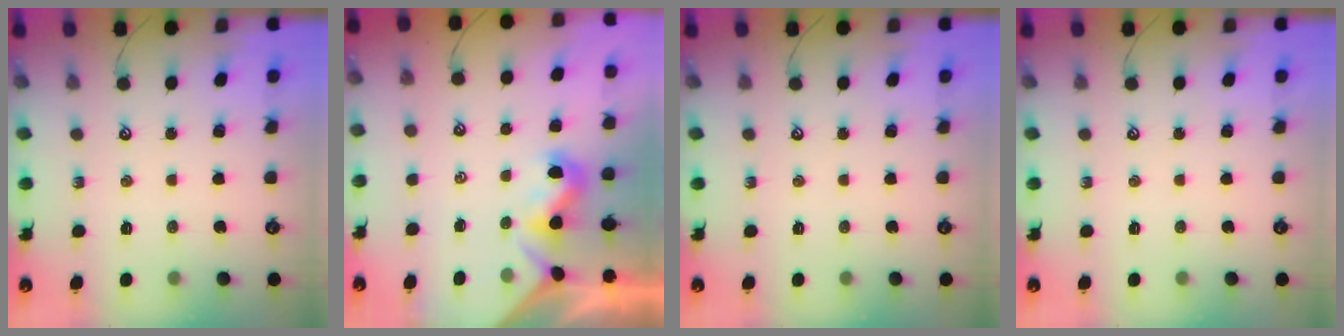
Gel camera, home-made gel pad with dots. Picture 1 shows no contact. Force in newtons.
{"total": 0.6, "press": 0.4, "slide": 0.5}
{"total": 0.0}
{"total": 0.0}